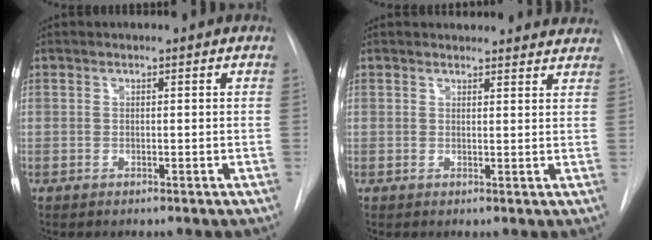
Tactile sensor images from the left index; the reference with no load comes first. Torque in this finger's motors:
{"motor_torque": [0.18, -0.12, -0.02, -0.01]}